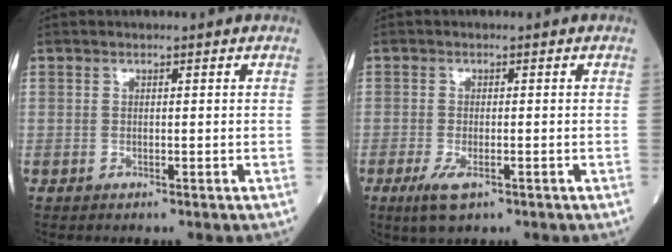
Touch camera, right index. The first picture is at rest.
{"total": 3.7, "force": [-1.9, 1.3, 3.0], "torque": [-0.066, -0.007, -0.027]}